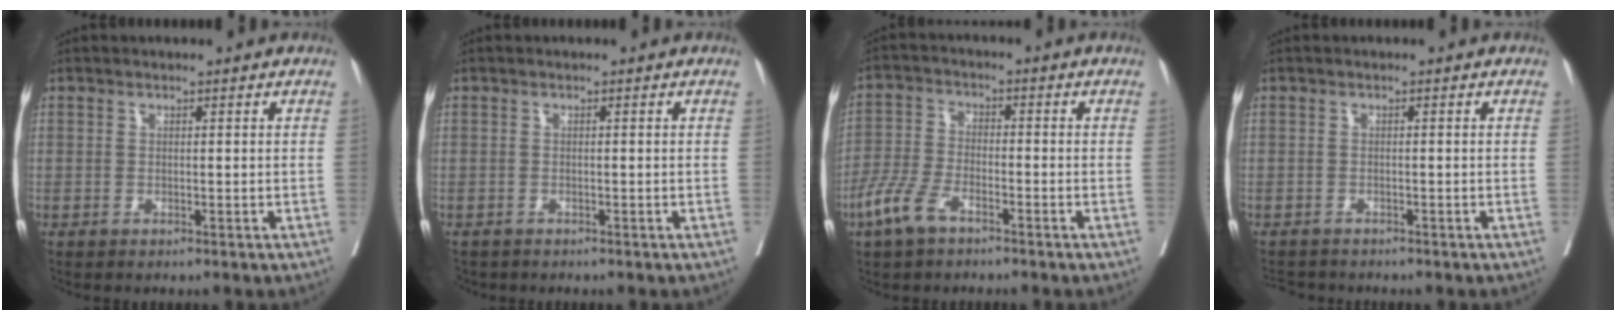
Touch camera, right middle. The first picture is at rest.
{"total": 1.8, "force": [-1.6, 0.9, 0.3], "torque": [-0.011, -0.003, -0.026]}
{"total": 6.3, "force": [-4.1, 2.4, 4.2], "torque": [-0.105, -0.007, -0.082]}
{"total": 3.2, "force": [-3.1, 0.9, 0.4], "torque": [-0.003, -0.008, -0.049]}